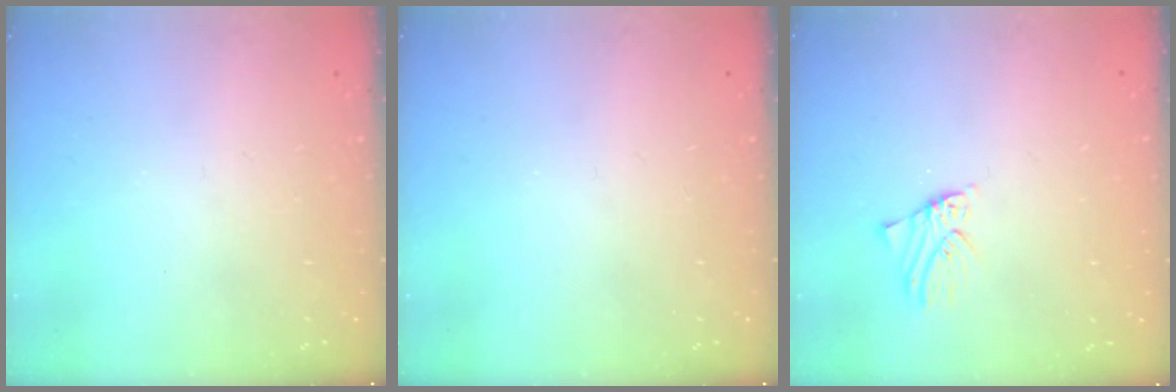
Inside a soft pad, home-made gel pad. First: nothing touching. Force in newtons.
{"total": 0.0}
{"total": 0.9, "press": 0.9, "slide": 0.1}